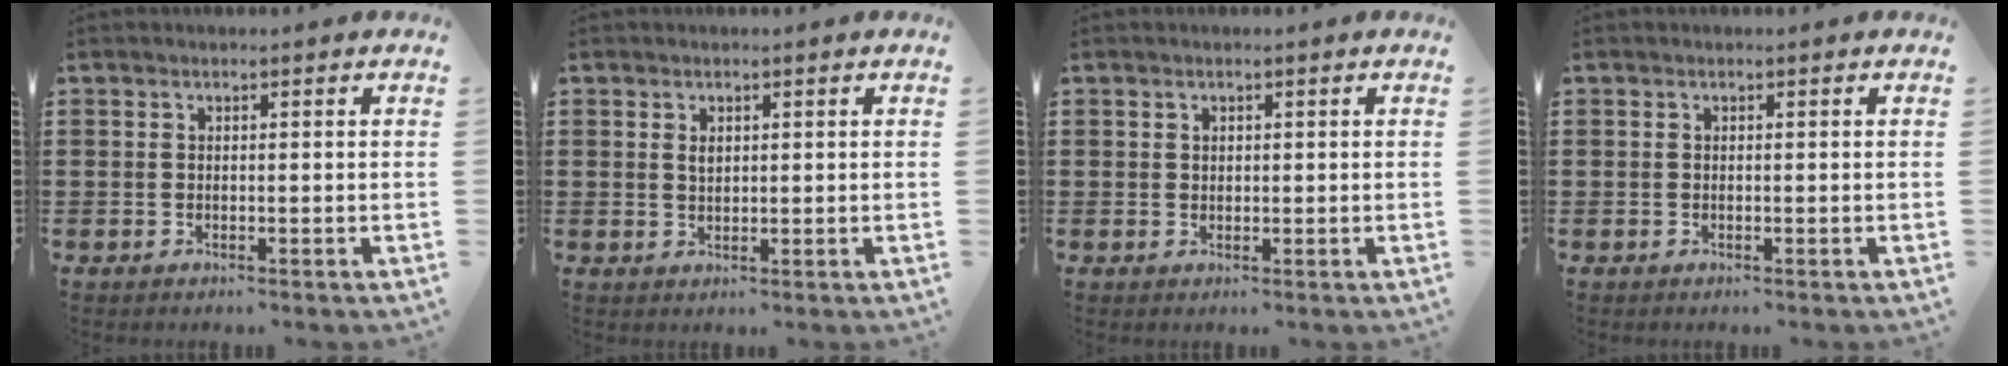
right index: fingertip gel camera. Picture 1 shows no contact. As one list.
[{"total": 1.2, "force": [0.6, 0.7, 0.8], "torque": [-0.019, 0.004, 0.010]}, {"total": 0.7, "force": [0.4, 0.5, 0.1], "torque": [-0.003, 0.002, 0.009]}, {"total": 0.0}]